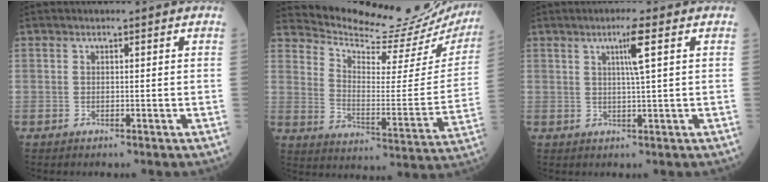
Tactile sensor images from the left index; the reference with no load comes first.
{"total": 22.4, "force": [22.0, 1.8, 3.9], "torque": [-0.075, -0.102, 0.287]}
{"total": 3.5, "force": [1.3, -0.8, 3.2], "torque": [-0.055, -0.005, 0.022]}